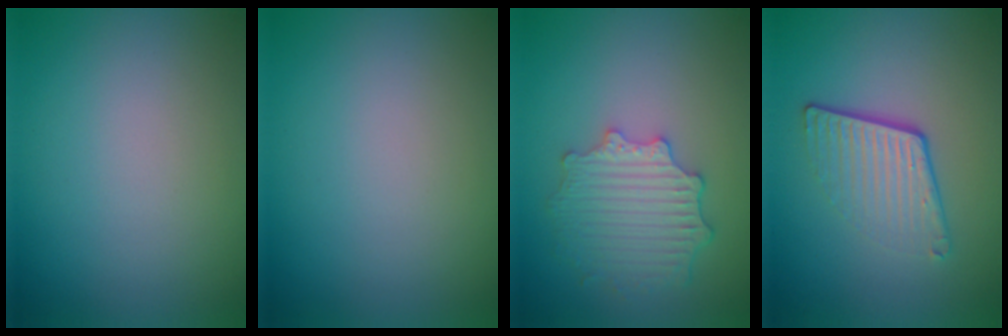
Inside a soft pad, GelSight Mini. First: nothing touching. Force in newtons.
{"total": 0.0}
{"total": 4.2, "press": 3.5, "slide": 2.3}
{"total": 3.9, "press": 2.6, "slide": 2.9}